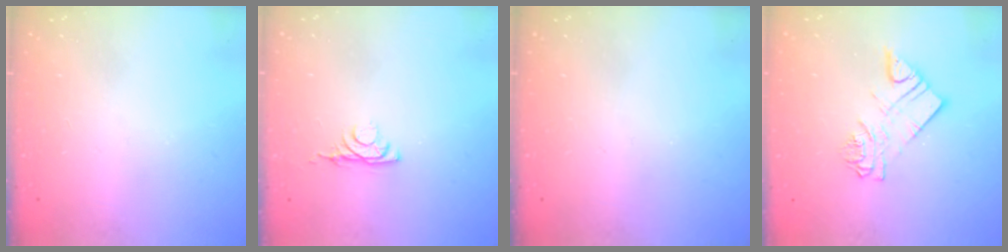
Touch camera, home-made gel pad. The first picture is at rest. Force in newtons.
{"total": 3.4, "press": 3.3, "slide": 0.6}
{"total": 0.0}
{"total": 8.0, "press": 8.0, "slide": 0.4}